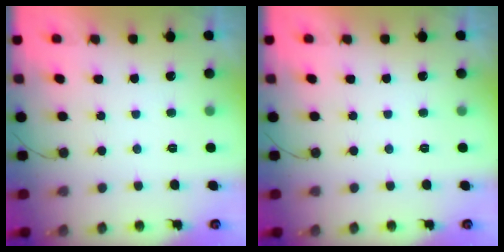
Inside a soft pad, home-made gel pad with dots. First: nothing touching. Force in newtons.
{"total": 0.0}